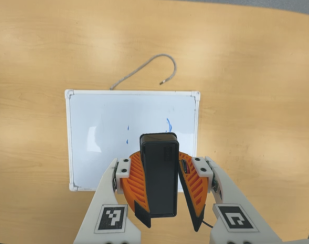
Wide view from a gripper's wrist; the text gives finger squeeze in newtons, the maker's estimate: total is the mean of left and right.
{"total": 11.2, "left": 11.0, "right": 11.4}